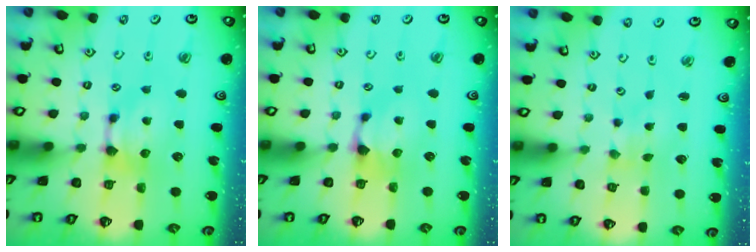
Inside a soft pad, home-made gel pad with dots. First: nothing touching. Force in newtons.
{"total": 1.4, "press": 0.9, "slide": 1.0}
{"total": 4.1, "press": 4.1, "slide": 0.7}